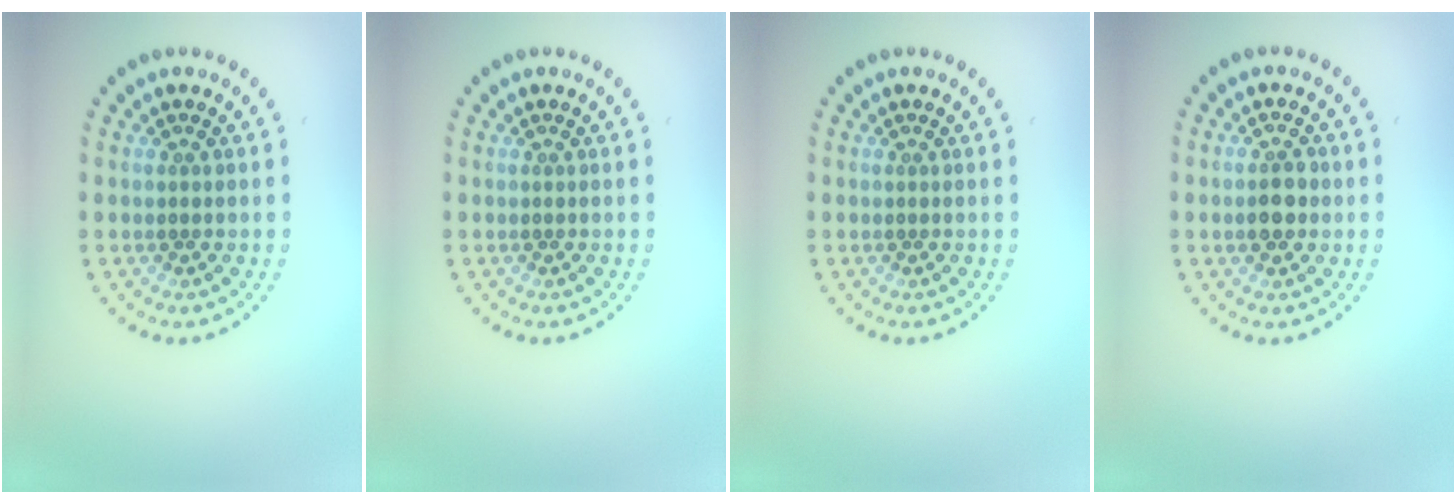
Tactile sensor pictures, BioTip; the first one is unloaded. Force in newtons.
{"total": 0.0}
{"total": 0.0}
{"total": 2.1, "press": 2.1, "slide": 0.2}